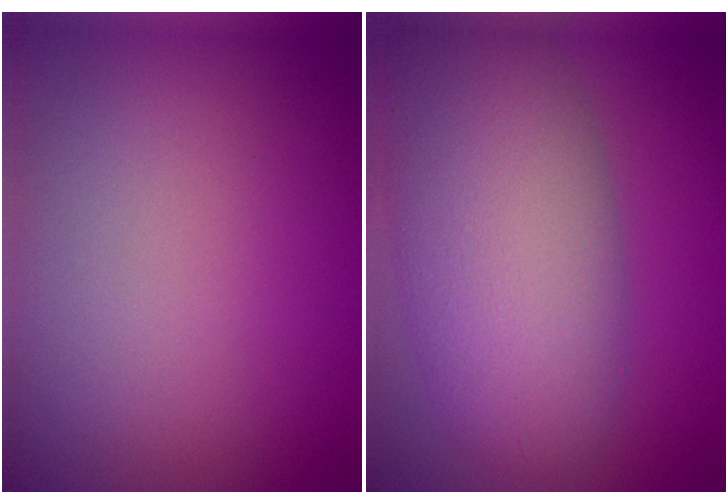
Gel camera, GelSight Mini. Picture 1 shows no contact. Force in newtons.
{"total": 9.6, "press": 9.5, "slide": 0.7}